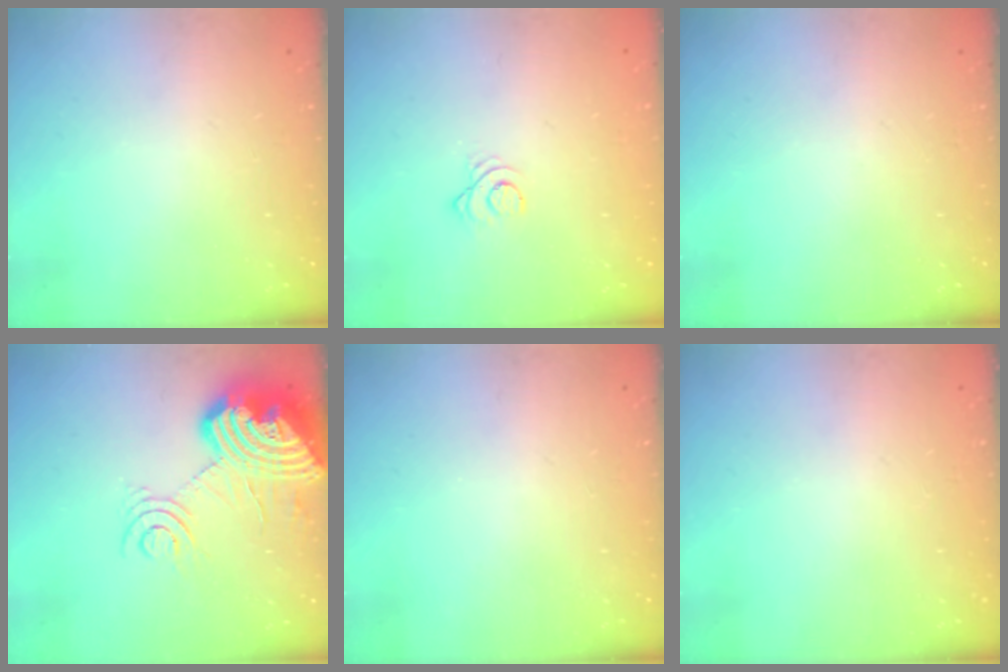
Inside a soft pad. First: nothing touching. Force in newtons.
{"total": 2.5, "press": 2.5, "slide": 0.3}
{"total": 0.0}
{"total": 18.4, "press": 18.2, "slide": 2.6}
{"total": 0.0}
{"total": 0.0}